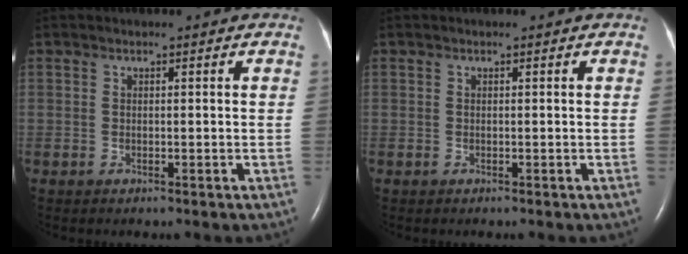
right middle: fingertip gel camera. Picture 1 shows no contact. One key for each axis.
{"total": 0.0}